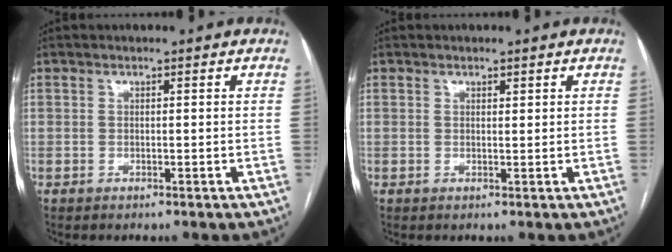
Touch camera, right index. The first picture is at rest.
{"total": 0.8, "force": [0.6, 0.3, 0.5], "torque": [-0.009, -0.002, 0.010]}